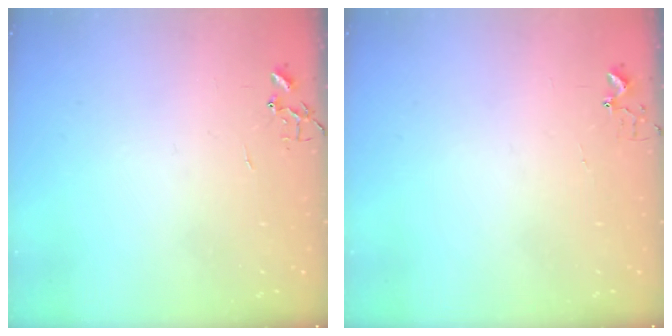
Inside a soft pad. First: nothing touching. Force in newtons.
{"total": 3.7, "press": 3.7, "slide": 0.2}